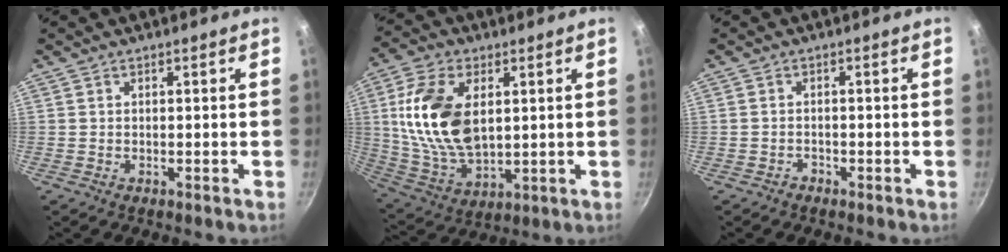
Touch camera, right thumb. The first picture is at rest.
{"total": 17.4, "force": [3.3, 10.2, 13.7], "torque": [-0.250, -0.012, 0.074]}
{"total": 1.1, "force": [-0.9, 0.7, 0.1], "torque": [-0.002, 0.014, -0.017]}